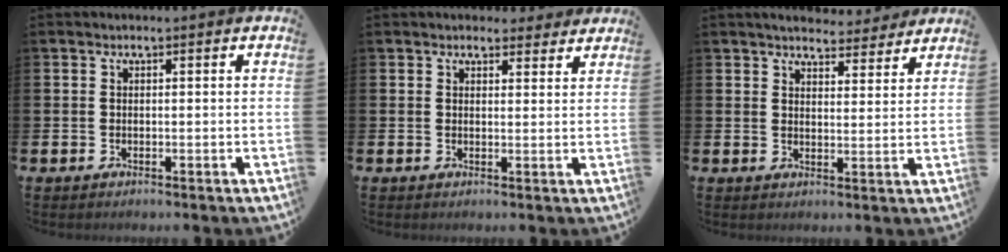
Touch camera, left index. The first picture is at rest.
{"total": 2.6, "force": [2.4, 0.9, -0.1], "torque": [0.004, -0.011, 0.043]}
{"total": 4.4, "force": [4.3, 0.7, 0.3], "torque": [-0.011, -0.030, 0.076]}